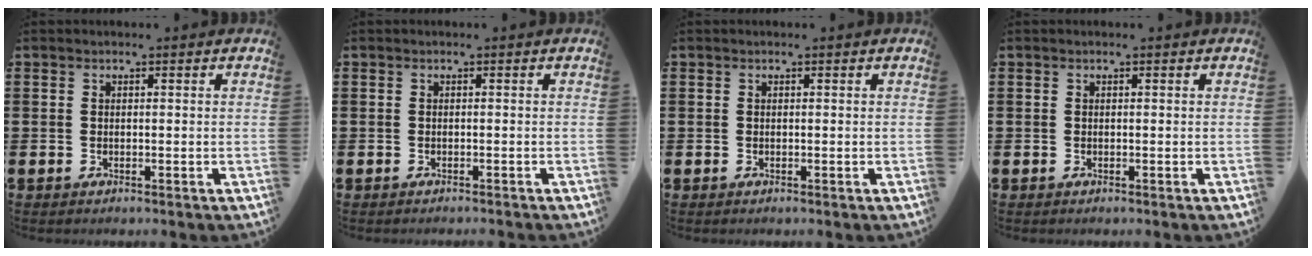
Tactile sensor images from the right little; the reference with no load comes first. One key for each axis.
{"total": 0.0}
{"total": 0.0}
{"total": 0.0}